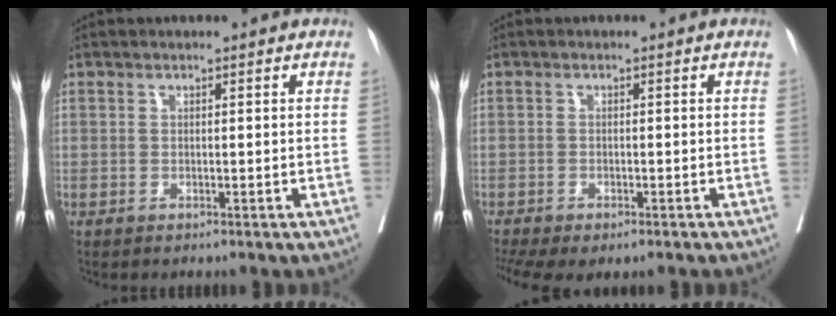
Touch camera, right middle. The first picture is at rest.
{"total": 7.5, "force": [-5.3, 3.1, 4.4], "torque": [-0.086, -0.006, -0.080]}